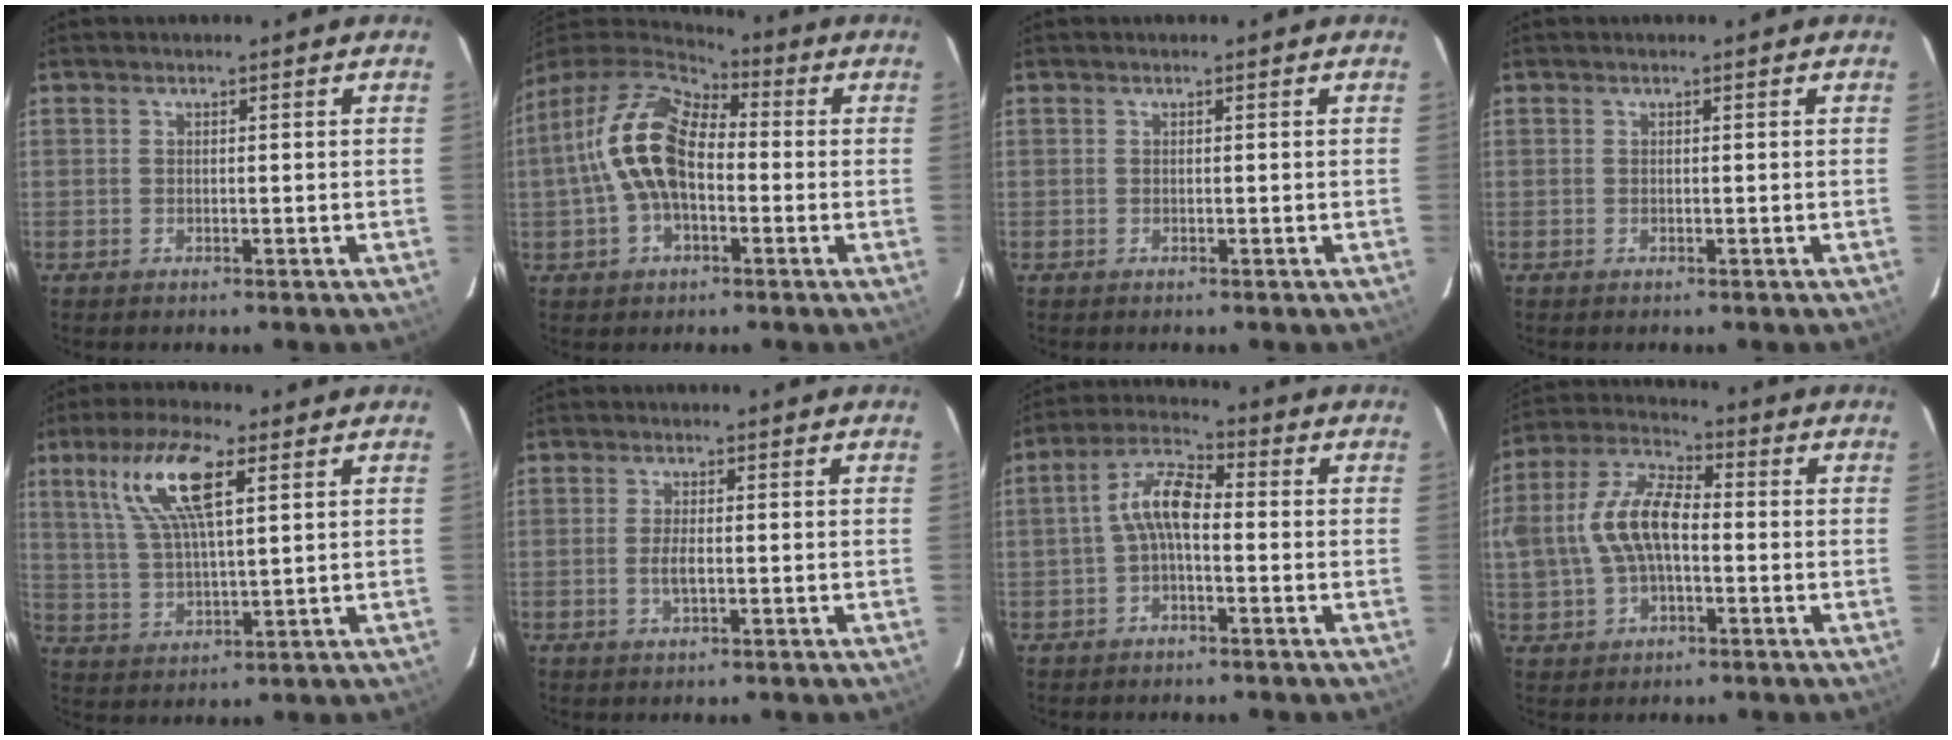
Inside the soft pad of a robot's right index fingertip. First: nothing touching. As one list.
[{"total": 15.4, "force": [-1.0, 8.8, 12.6], "torque": [-0.251, 0.018, -0.025]}, {"total": 0.0}, {"total": 0.0}, {"total": 11.7, "force": [5.3, 3.1, 9.9], "torque": [-0.195, 0.014, 0.107]}, {"total": 2.5, "force": [-0.5, 0.7, 2.3], "torque": [-0.047, -0.005, -0.008]}, {"total": 6.2, "force": [-1.2, 2.4, 5.6], "torque": [-0.120, 0.023, -0.027]}, {"total": 13.2, "force": [-0.8, 7.3, 11.0], "torque": [-0.232, 0.019, -0.013]}]